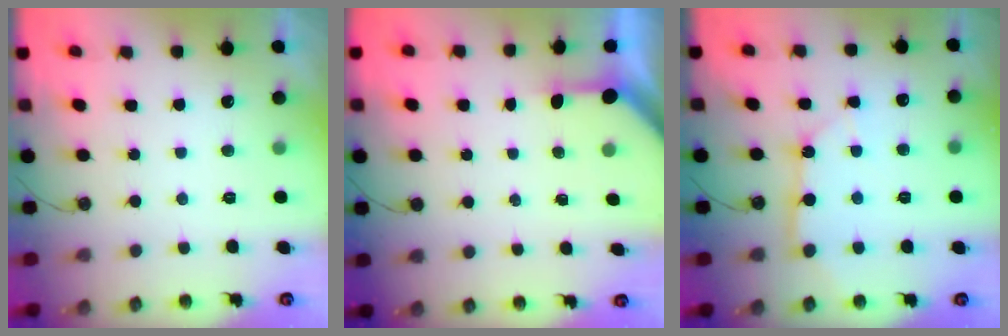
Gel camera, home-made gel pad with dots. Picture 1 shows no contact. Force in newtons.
{"total": 3.1, "press": 3.1, "slide": 0.3}
{"total": 10.4, "press": 10.3, "slide": 1.4}